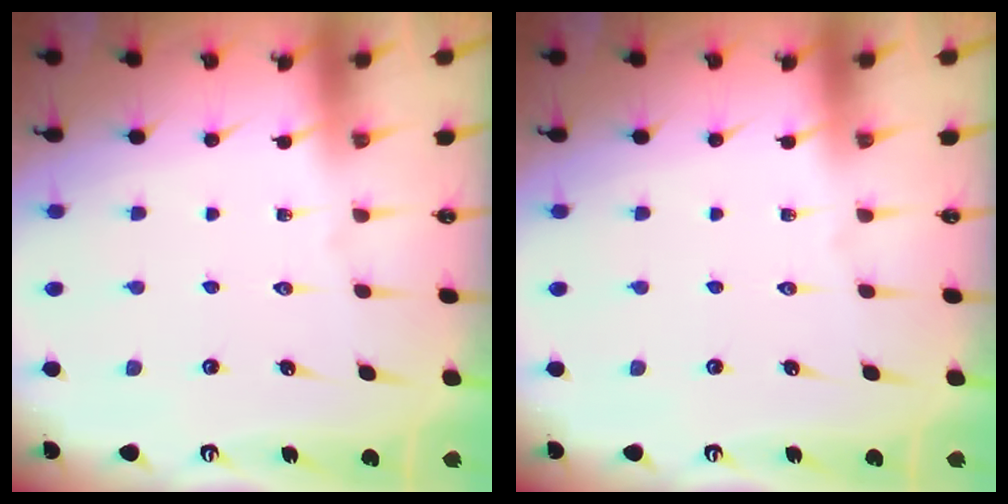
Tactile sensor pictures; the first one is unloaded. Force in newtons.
{"total": 0.0}